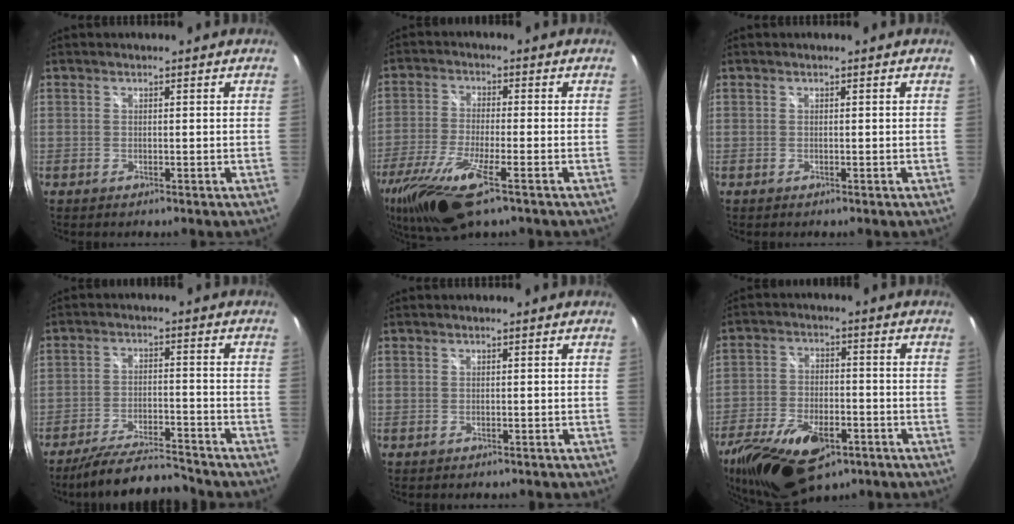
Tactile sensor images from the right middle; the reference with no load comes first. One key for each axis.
{"total": 15.6, "fx": -9.3, "fy": 3.8, "fz": 11.9, "tx": -0.256, "ty": -0.059, "tz": -0.173}
{"total": 0.0}
{"total": 12.2, "fx": -11.2, "fy": 1.4, "fz": 4.6, "tx": -0.107, "ty": -0.006, "tz": -0.182}
{"total": 1.4, "fx": -1.2, "fy": 0.5, "fz": 0.5, "tx": -0.012, "ty": -0.006, "tz": -0.014}
{"total": 20.2, "fx": -11.8, "fy": 10.1, "fz": 12.9, "tx": -0.282, "ty": -0.035, "tz": -0.195}